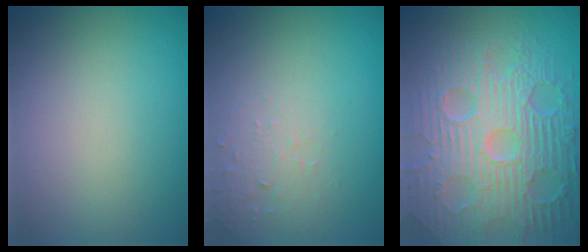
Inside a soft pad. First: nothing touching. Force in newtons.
{"total": 1.9, "press": 1.8, "slide": 0.4}
{"total": 11.0, "press": 7.2, "slide": 8.3}